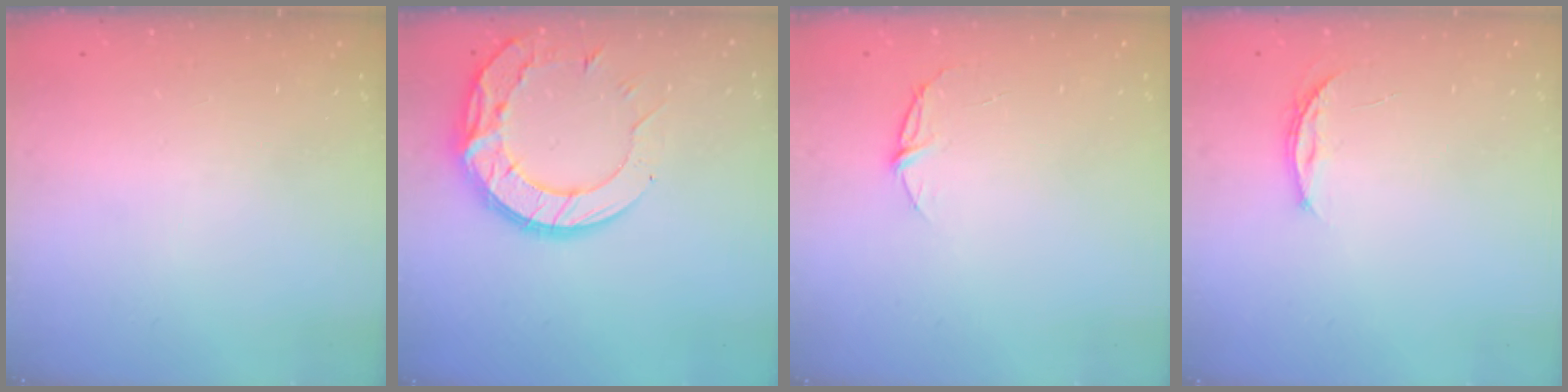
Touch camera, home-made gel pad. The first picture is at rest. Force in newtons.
{"total": 15.1, "press": 15.0, "slide": 1.3}
{"total": 4.9, "press": 4.9, "slide": 0.6}
{"total": 4.0, "press": 3.9, "slide": 0.5}